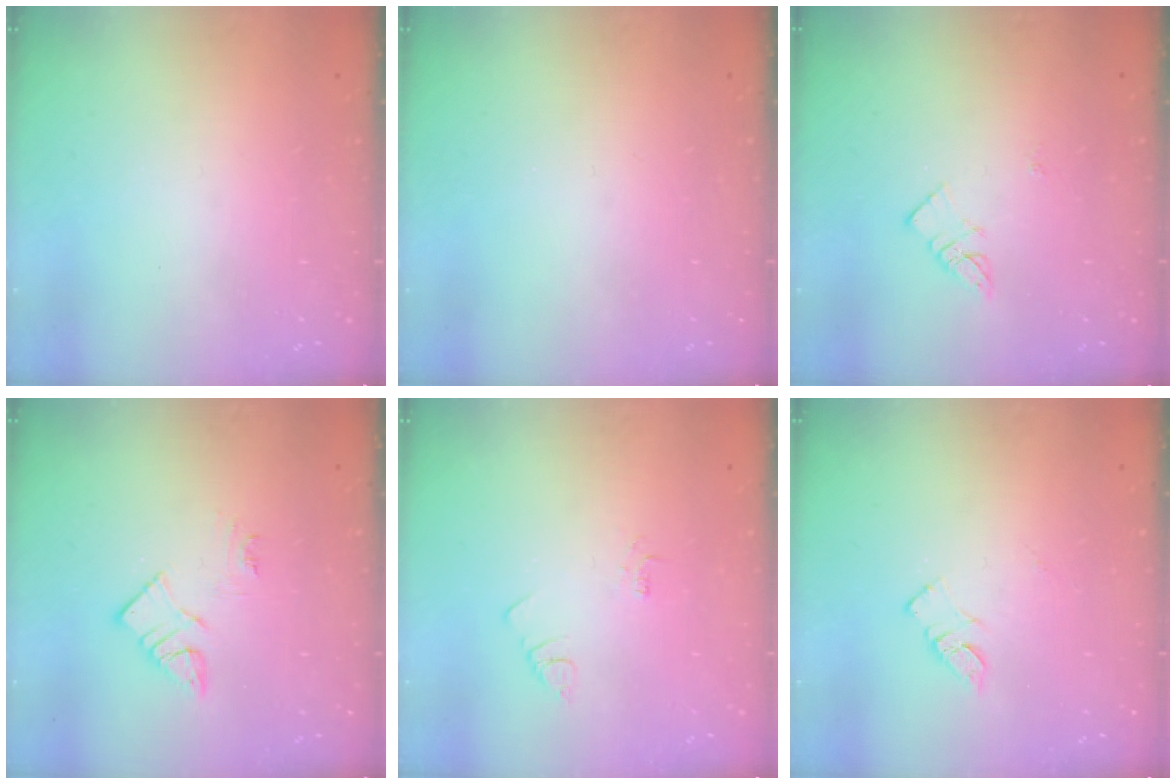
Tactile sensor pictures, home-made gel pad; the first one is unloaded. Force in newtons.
{"total": 0.0}
{"total": 3.1, "press": 3.1, "slide": 0.3}
{"total": 6.9, "press": 6.8, "slide": 0.3}
{"total": 2.1, "press": 2.1, "slide": 0.4}
{"total": 5.6, "press": 5.6, "slide": 0.8}